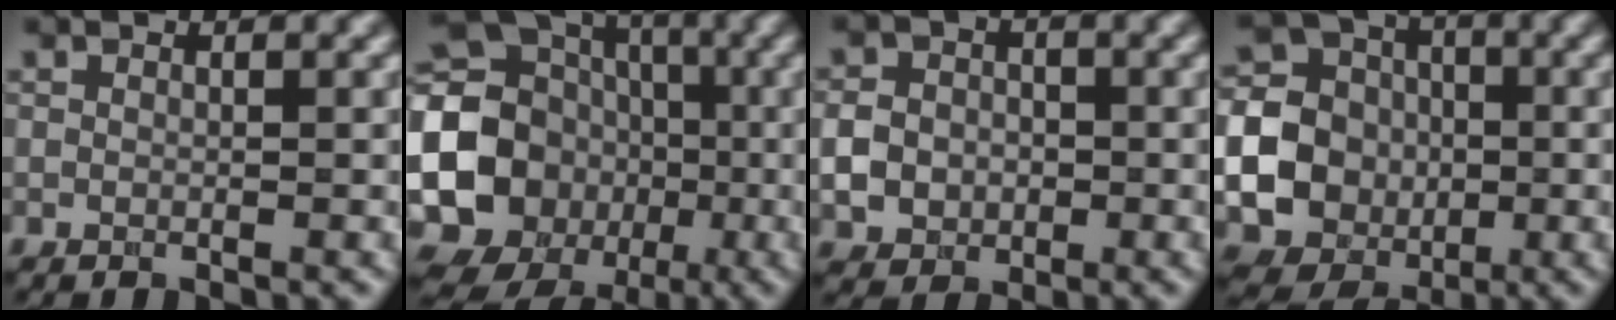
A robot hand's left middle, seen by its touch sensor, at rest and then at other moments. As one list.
[{"total": 17.2, "force": [-1.9, 15.5, 7.1], "torque": [-0.152, -0.004, -0.069]}, {"total": 4.0, "force": [-0.7, 3.5, 1.8], "torque": [-0.034, -0.005, -0.020]}, {"total": 22.0, "force": [-3.6, 20.7, 6.3], "torque": [-0.186, -0.034, -0.098]}]